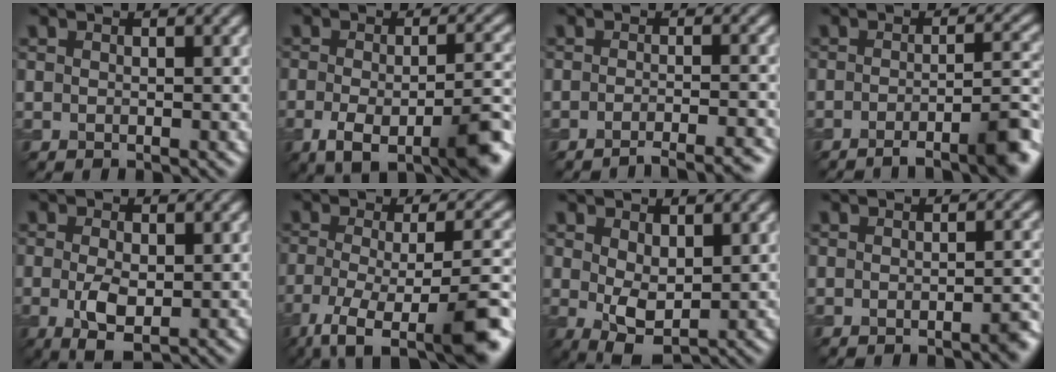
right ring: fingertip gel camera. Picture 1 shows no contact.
{"total": 7.6, "force": [-3.2, 2.5, 6.5], "torque": [-0.114, -0.011, -0.053]}
{"total": 5.0, "force": [-4.0, 1.2, 2.9], "torque": [-0.023, 0.005, -0.048]}
{"total": 6.2, "force": [-3.7, 1.2, 4.8], "torque": [-0.053, 0.007, -0.058]}
{"total": 3.9, "force": [-0.3, 1.9, 3.4], "torque": [-0.070, -0.007, -0.002]}
{"total": 12.1, "force": [-6.9, 3.4, 9.3], "torque": [-0.149, -0.012, -0.106]}
{"total": 4.4, "force": [0.8, 2.4, 3.6], "torque": [-0.073, -0.008, 0.022]}
{"total": 1.5, "force": [-0.9, 0.3, 1.2], "torque": [-0.010, 0.003, -0.014]}